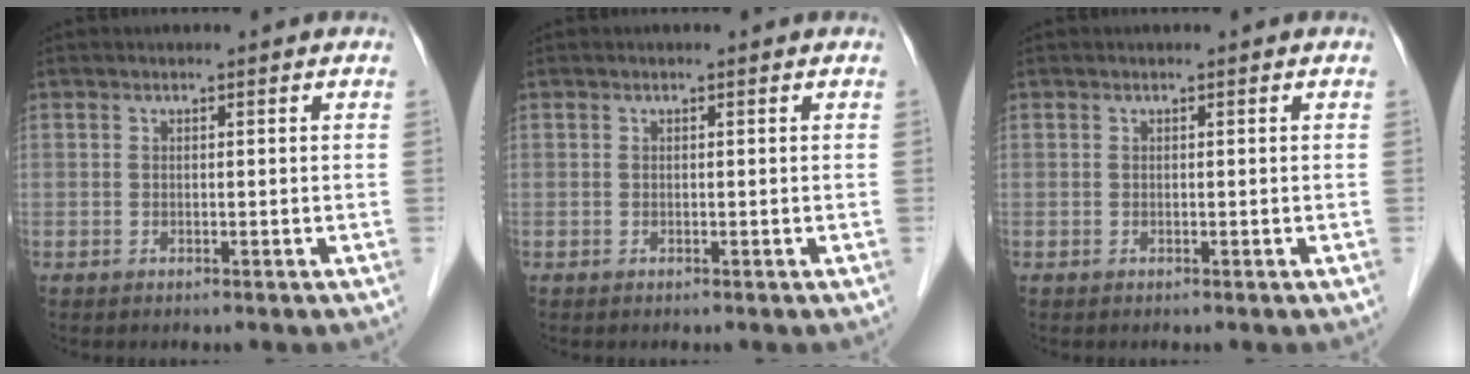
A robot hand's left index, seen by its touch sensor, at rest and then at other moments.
{"total": 0.0}
{"total": 0.0}